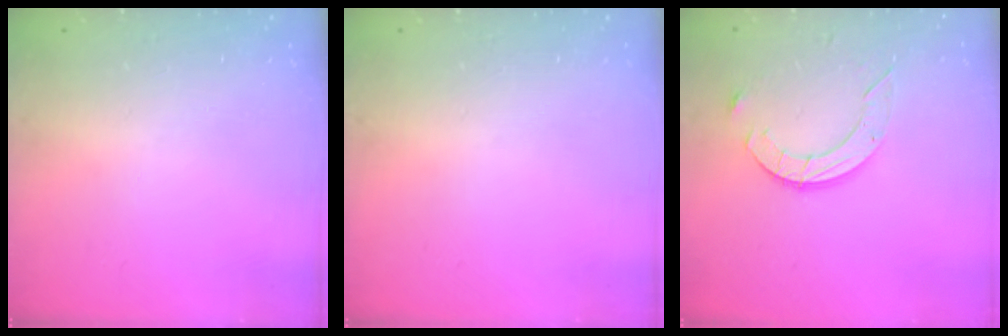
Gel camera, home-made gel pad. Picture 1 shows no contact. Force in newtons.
{"total": 0.0}
{"total": 9.0, "press": 9.0, "slide": 0.7}